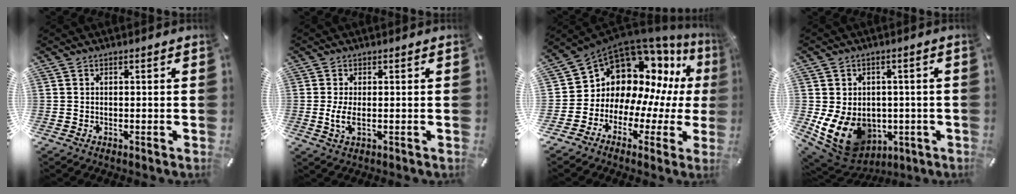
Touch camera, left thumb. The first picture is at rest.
{"total": 4.1, "force": [-0.2, 1.4, 3.8], "torque": [-0.088, -0.008, -0.009]}
{"total": 13.9, "force": [6.9, 11.0, 5.0], "torque": [-0.095, -0.095, 0.137]}
{"total": 11.5, "force": [-2.2, 9.8, 5.6], "torque": [-0.122, -0.007, -0.033]}